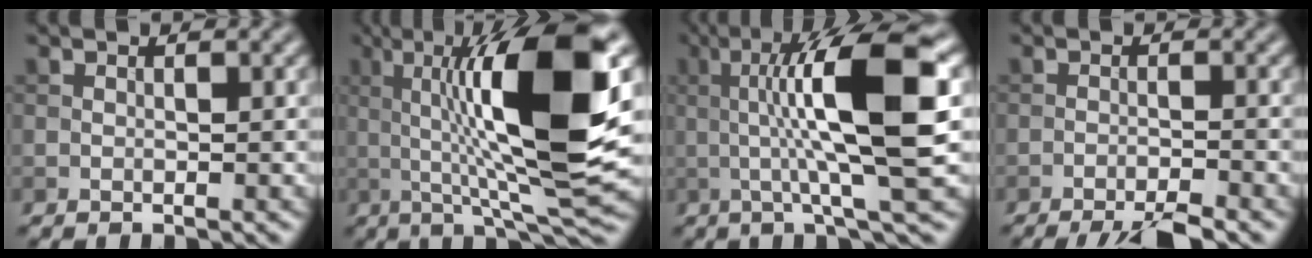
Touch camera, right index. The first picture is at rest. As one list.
[{"total": 13.3, "force": [2.2, 2.8, 12.9], "torque": [-0.198, 0.007, 0.040]}, {"total": 11.8, "force": [1.1, 2.2, 11.6], "torque": [-0.170, 0.009, 0.020]}, {"total": 4.6, "force": [-3.6, 0.6, 2.9], "torque": [-0.042, -0.005, -0.065]}]